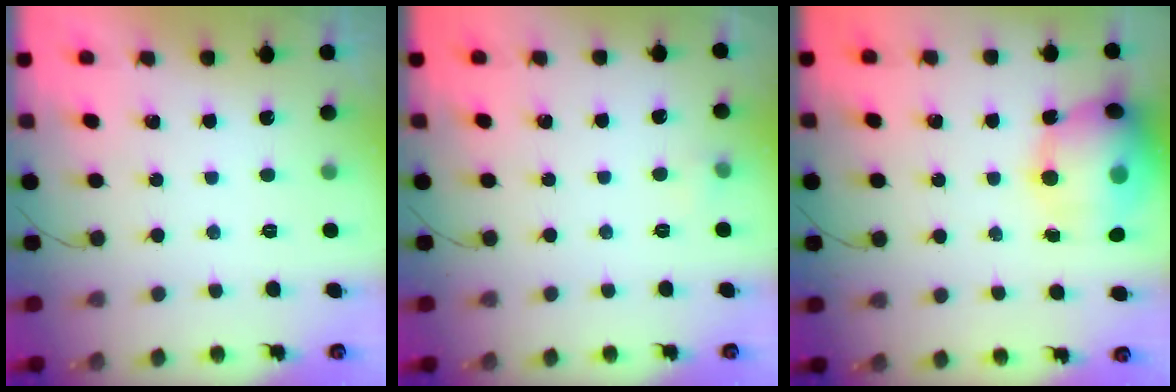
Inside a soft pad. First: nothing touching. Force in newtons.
{"total": 3.4, "press": 3.1, "slide": 1.5}
{"total": 17.9, "press": 16.9, "slide": 5.7}